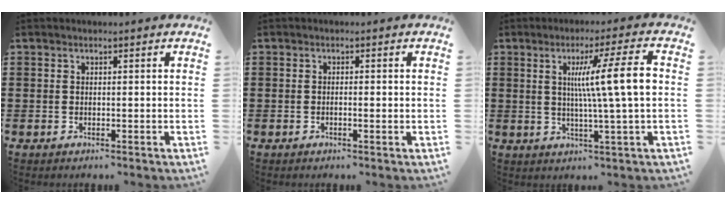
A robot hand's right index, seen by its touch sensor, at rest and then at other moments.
{"total": 0.9, "force": [-0.3, 0.0, 0.8], "torque": [-0.015, -0.003, -0.005]}
{"total": 10.8, "force": [1.5, 0.3, 10.7], "torque": [-0.179, -0.002, 0.014]}